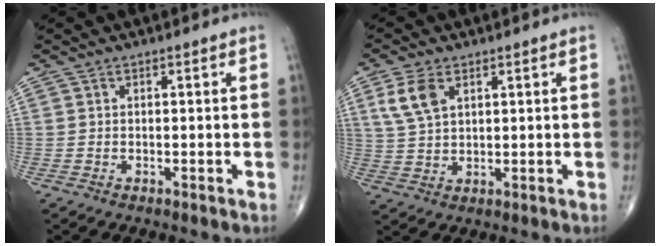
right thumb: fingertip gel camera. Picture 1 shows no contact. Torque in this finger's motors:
{"motor_torque": [-0.12, 0.15, 0.03, -0.03, 0.09]}